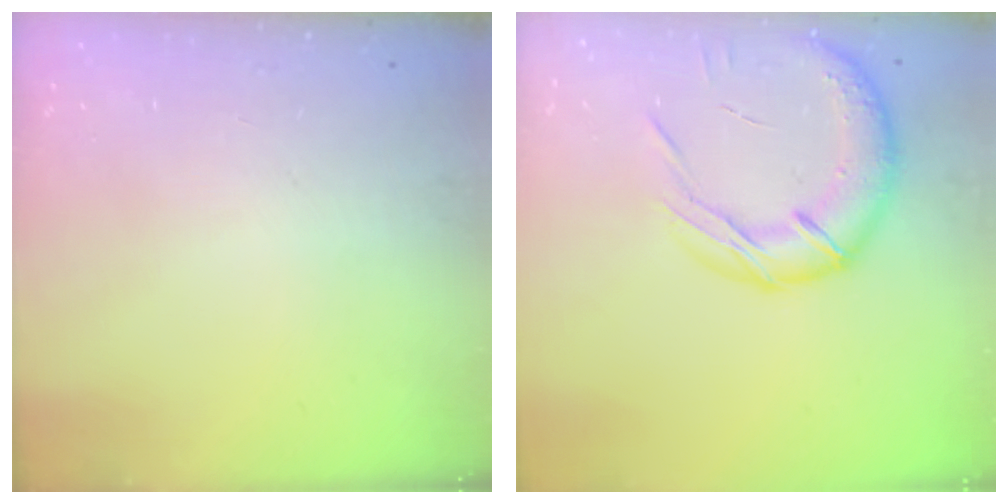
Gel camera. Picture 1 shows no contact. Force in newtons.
{"total": 17.2, "press": 16.9, "slide": 3.1}